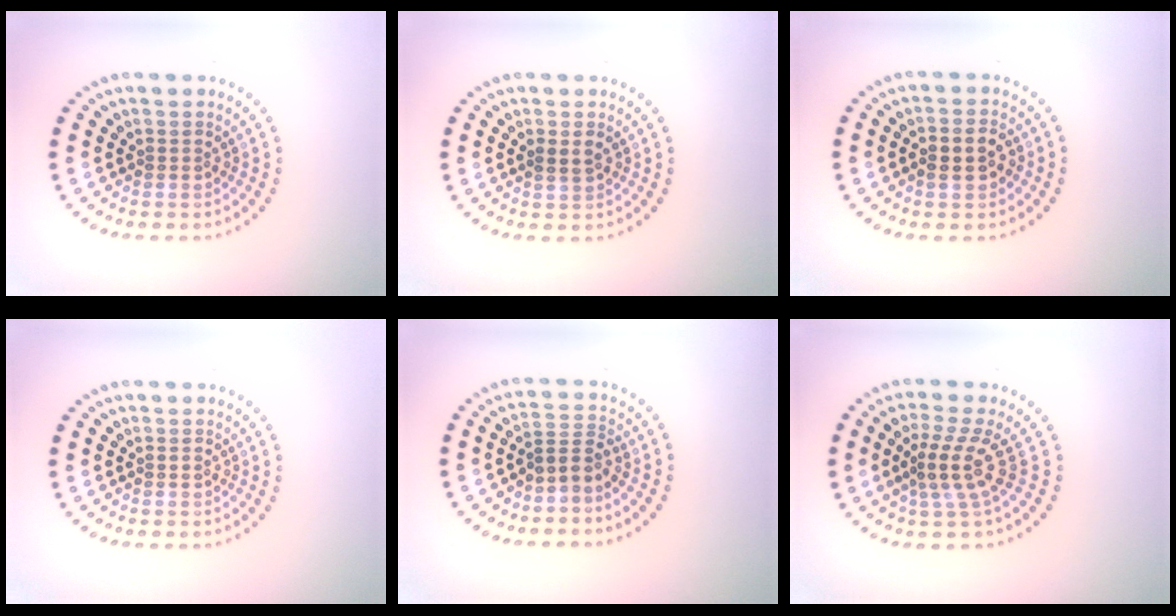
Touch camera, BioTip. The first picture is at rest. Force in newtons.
{"total": 1.1, "press": 1.0, "slide": 0.4}
{"total": 2.7, "press": 2.6, "slide": 0.6}
{"total": 0.6, "press": 0.6, "slide": 0.1}
{"total": 2.1, "press": 1.3, "slide": 1.6}
{"total": 3.4, "press": 2.5, "slide": 2.4}